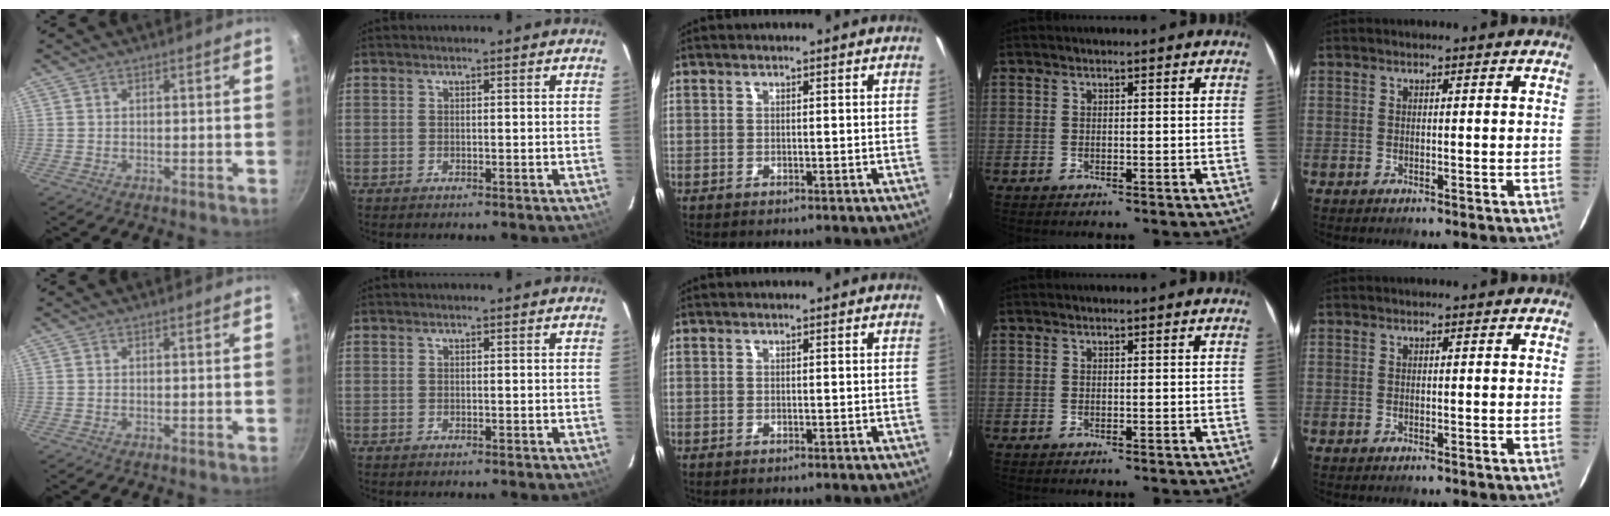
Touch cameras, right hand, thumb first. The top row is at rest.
{}